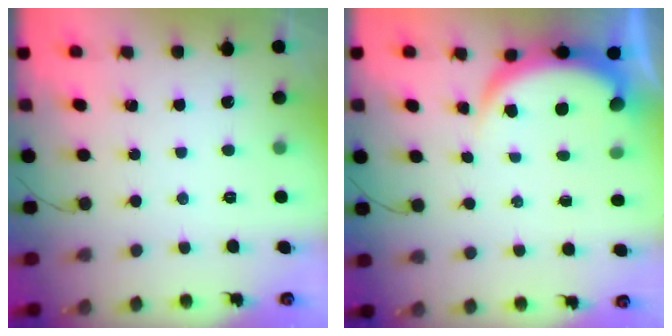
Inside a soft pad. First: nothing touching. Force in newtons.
{"total": 5.1, "press": 5.0, "slide": 0.4}